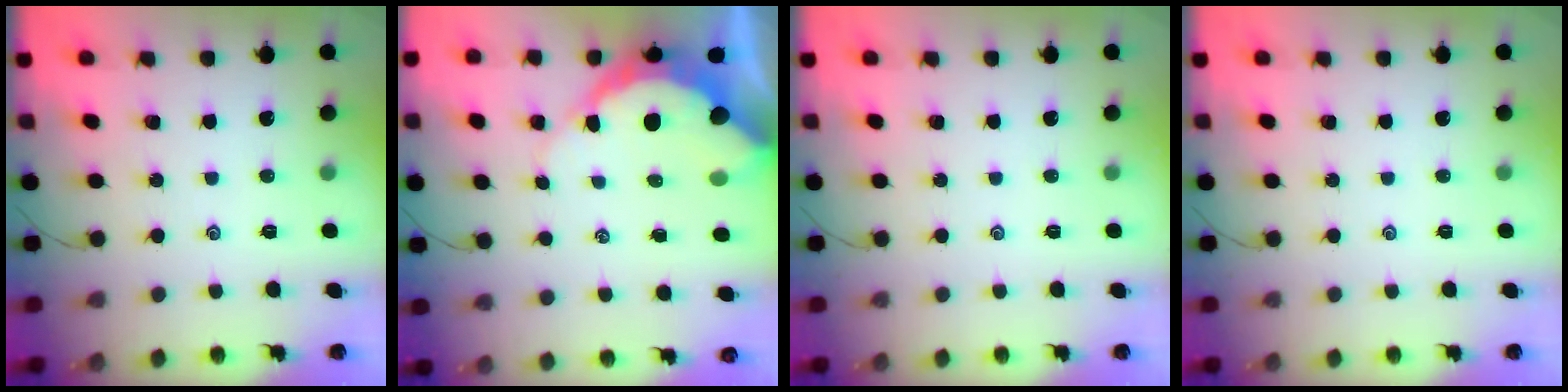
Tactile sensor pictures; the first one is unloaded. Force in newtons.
{"total": 10.6, "press": 10.5, "slide": 1.2}
{"total": 0.0}
{"total": 0.0}